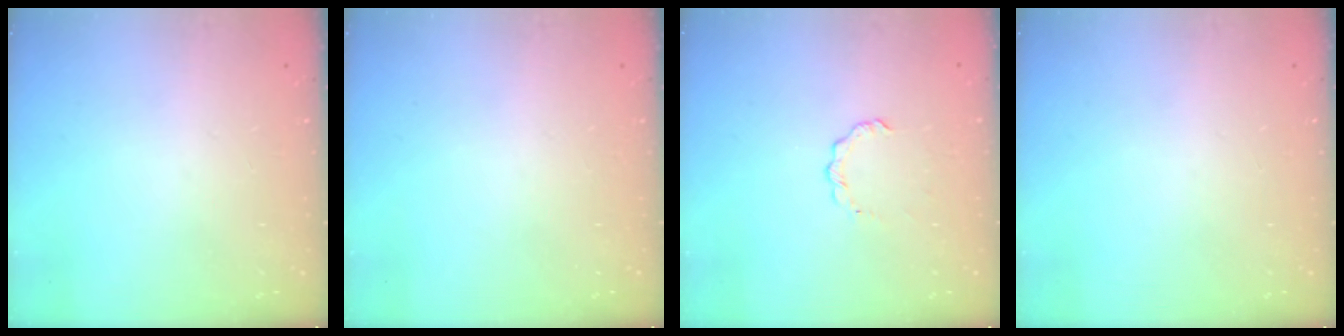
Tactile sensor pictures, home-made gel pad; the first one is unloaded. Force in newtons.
{"total": 0.0}
{"total": 4.1, "press": 4.1, "slide": 0.4}
{"total": 0.0}